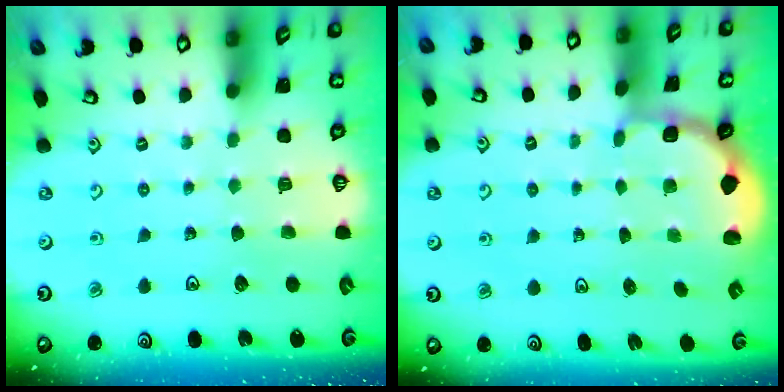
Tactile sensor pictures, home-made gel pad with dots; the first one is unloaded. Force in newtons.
{"total": 2.0, "press": 1.8, "slide": 0.7}